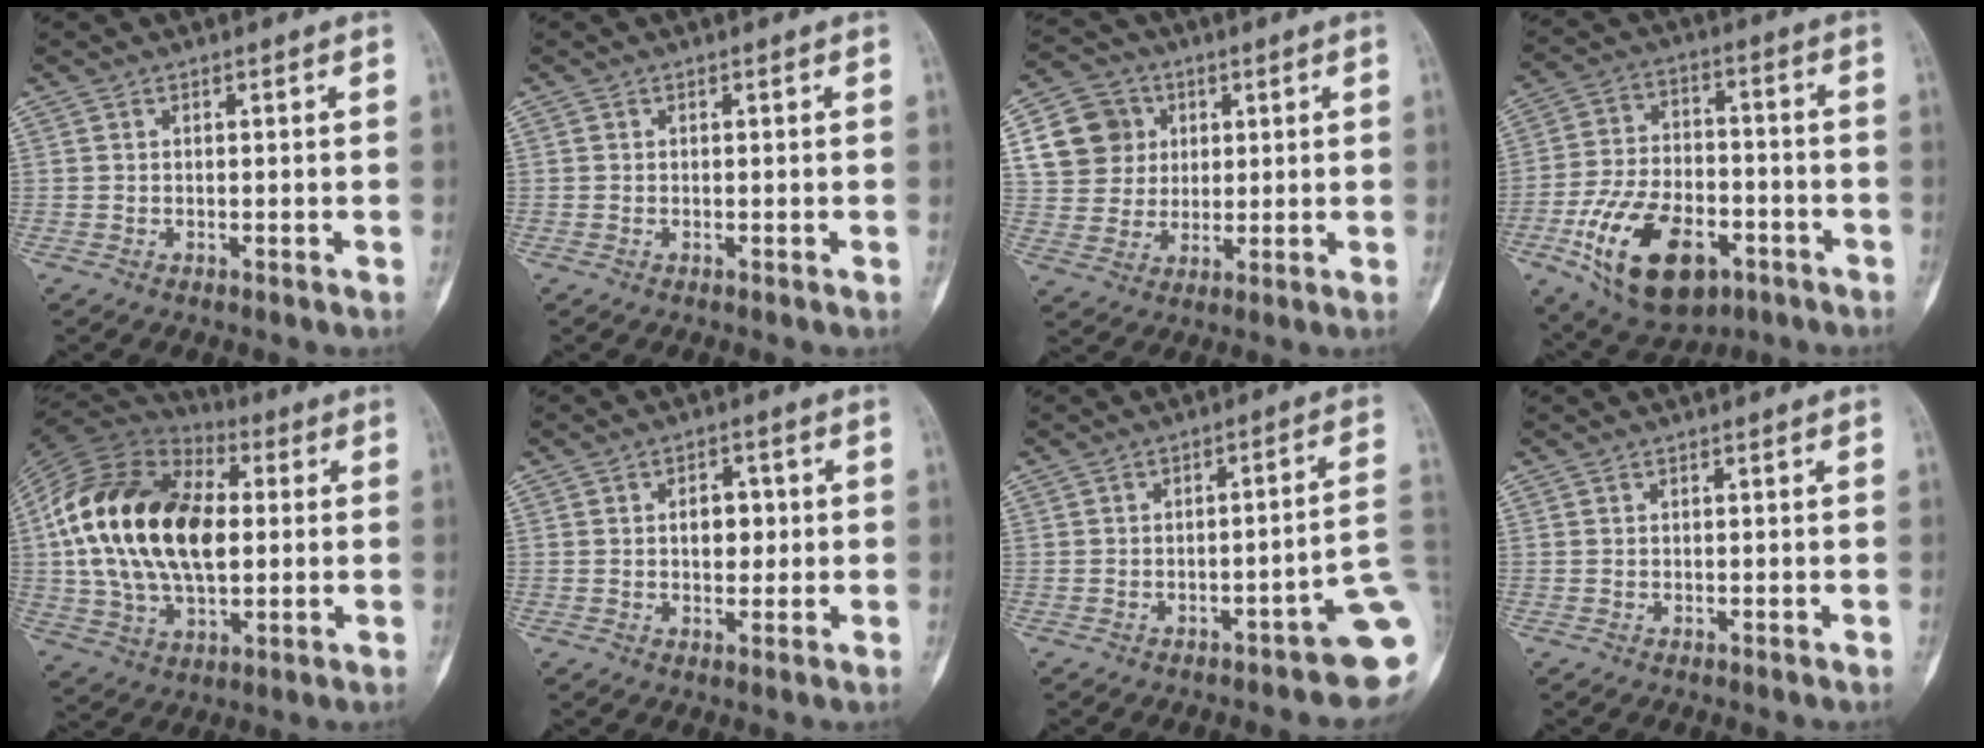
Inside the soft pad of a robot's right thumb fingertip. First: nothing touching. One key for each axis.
{"total": 0.0}
{"total": 10.8, "fx": 3.2, "fy": 9.8, "fz": 3.3, "tx": -0.033, "ty": 0.002, "tz": 0.057}
{"total": 19.7, "fx": -8.2, "fy": 11.3, "fz": 13.8, "tx": -0.223, "ty": 0.031, "tz": -0.127}
{"total": 25.7, "fx": 2.4, "fy": 15.2, "fz": 20.6, "tx": -0.383, "ty": 0.005, "tz": 0.037}
{"total": 4.7, "fx": 0.3, "fy": 3.0, "fz": 3.6, "tx": -0.030, "ty": 0.006, "tz": 0.002}
{"total": 9.9, "fx": -4.4, "fy": 2.2, "fz": 8.6, "tx": -0.090, "ty": 0.046, "tz": -0.056}
{"total": 0.0}